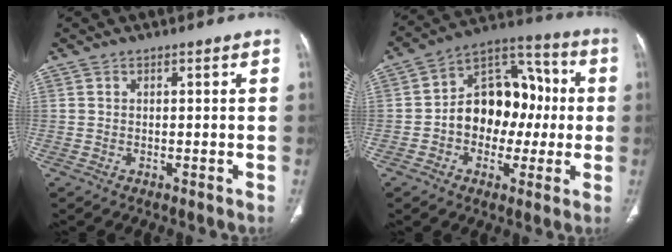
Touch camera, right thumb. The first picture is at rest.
{"total": 16.2, "force": [-1.0, 11.8, 11.1], "torque": [-0.121, 0.045, -0.021]}